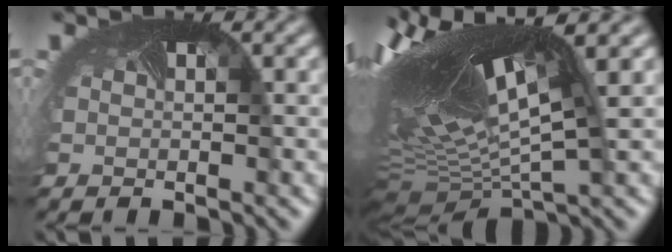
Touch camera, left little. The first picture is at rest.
{"total": 15.1, "force": [1.7, 5.7, 13.9], "torque": [-0.250, 0.007, 0.058]}